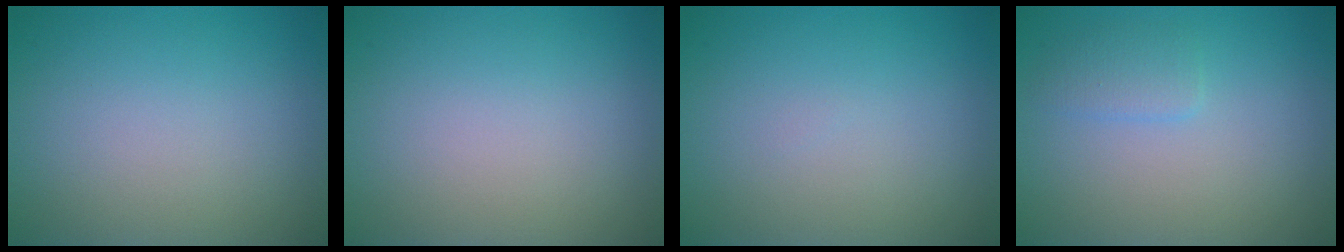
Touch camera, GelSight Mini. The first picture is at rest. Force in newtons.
{"total": 0.0}
{"total": 0.0}
{"total": 1.4, "press": 1.4, "slide": 0.1}